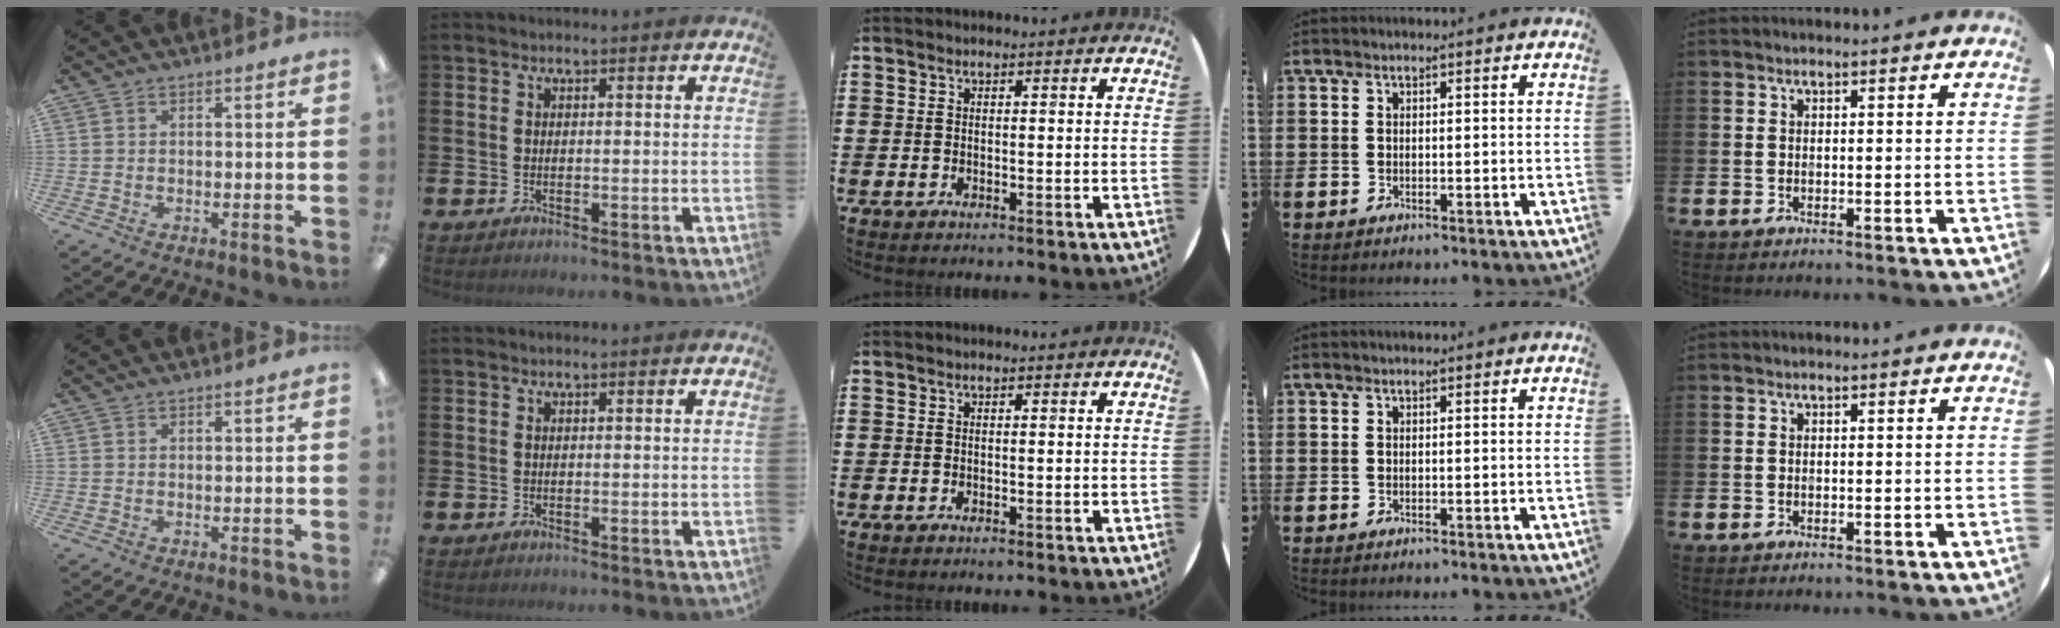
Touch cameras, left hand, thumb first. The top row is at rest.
{}